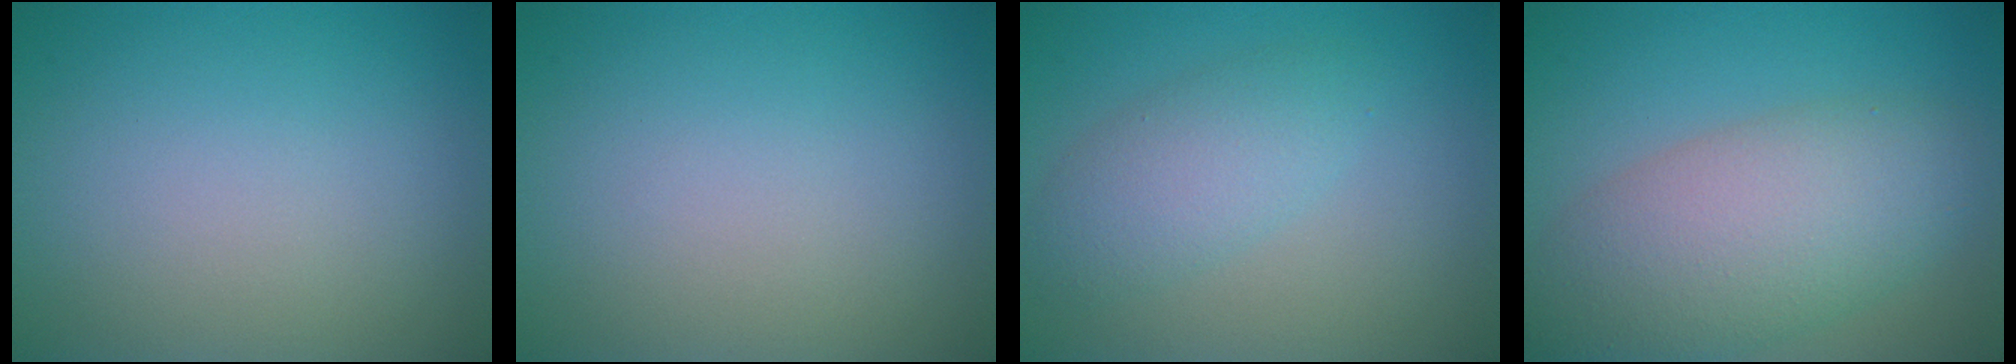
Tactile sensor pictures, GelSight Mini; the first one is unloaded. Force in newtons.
{"total": 0.0}
{"total": 3.3, "press": 3.3, "slide": 0.0}
{"total": 7.7, "press": 7.7, "slide": 0.2}